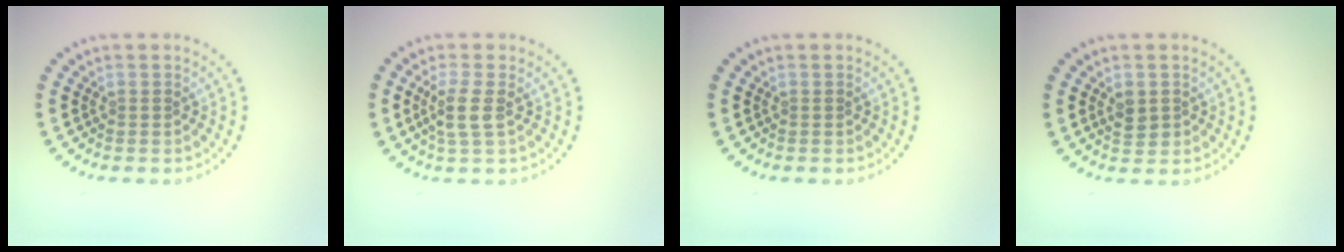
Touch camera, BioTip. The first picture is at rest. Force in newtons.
{"total": 2.4, "press": 2.1, "slide": 1.3}
{"total": 0.0}
{"total": 1.7, "press": 1.7, "slide": 0.1}